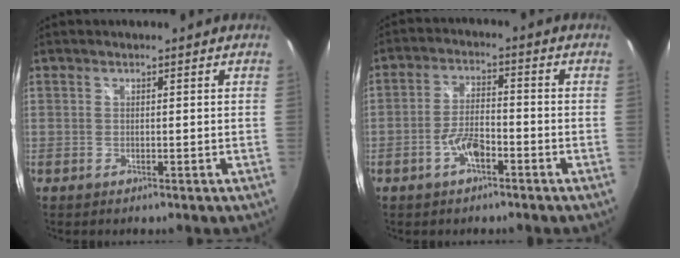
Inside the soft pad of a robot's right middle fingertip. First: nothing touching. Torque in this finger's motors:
{"motor_torque": [0.00, -0.06, 0.11, 0.03]}